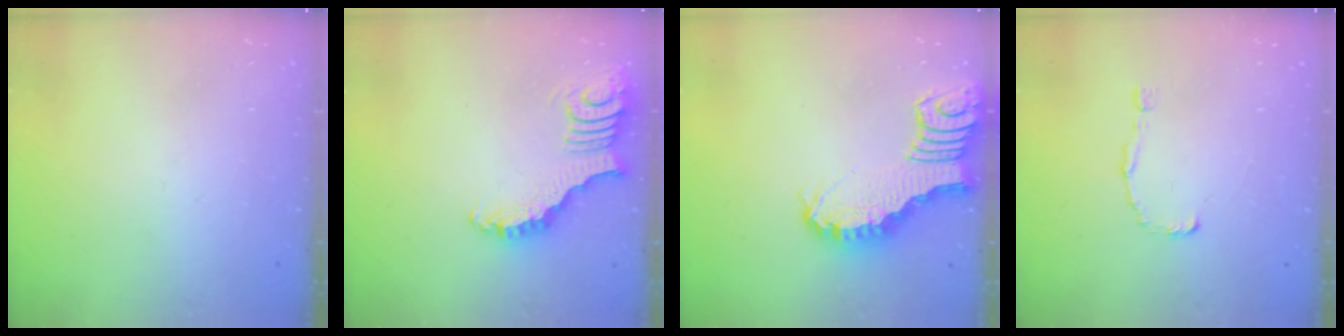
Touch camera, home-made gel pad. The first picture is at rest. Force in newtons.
{"total": 3.2, "press": 3.1, "slide": 0.6}
{"total": 3.1, "press": 3.1, "slide": 0.5}
{"total": 0.7, "press": 0.7, "slide": 0.0}